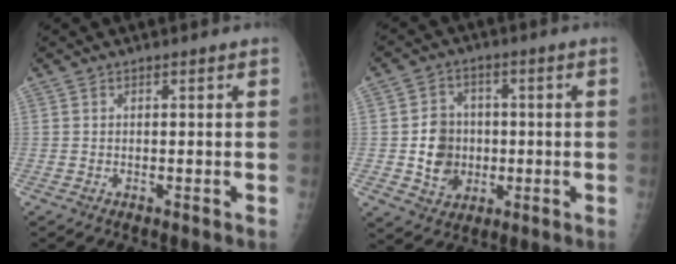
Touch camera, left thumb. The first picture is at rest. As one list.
[{"total": 9.1, "force": [-0.8, 8.0, 4.3], "torque": [-0.034, 0.007, -0.011]}]